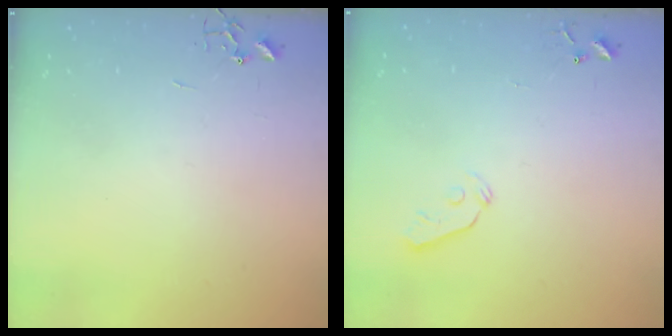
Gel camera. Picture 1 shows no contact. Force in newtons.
{"total": 3.8, "press": 3.7, "slide": 0.7}